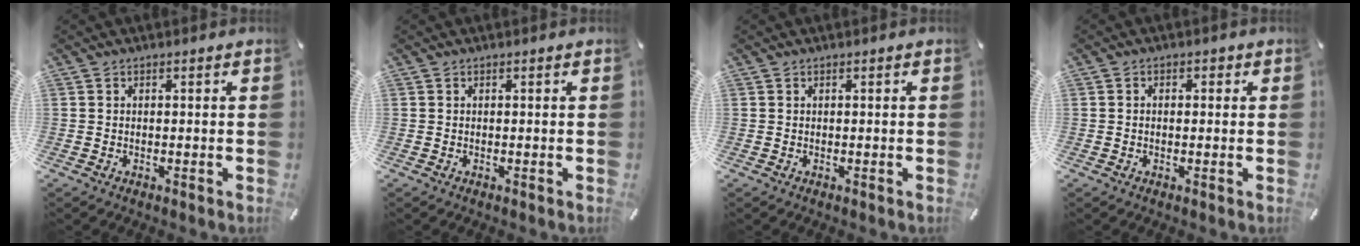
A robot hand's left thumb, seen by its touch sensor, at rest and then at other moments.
{"total": 0.0}
{"total": 0.0}
{"total": 1.8, "force": [-0.5, 1.3, 1.2], "torque": [-0.023, 0.006, -0.010]}